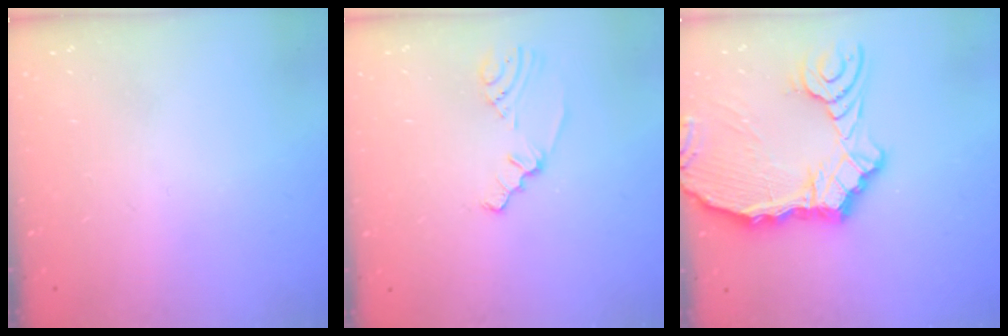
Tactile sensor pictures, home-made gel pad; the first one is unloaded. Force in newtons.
{"total": 2.0, "press": 1.4, "slide": 1.4}
{"total": 16.1, "press": 15.6, "slide": 4.1}